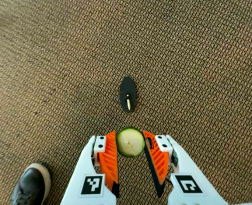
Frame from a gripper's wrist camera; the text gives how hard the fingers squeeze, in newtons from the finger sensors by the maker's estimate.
{"total": 6.3, "left": 6.0, "right": 6.6}